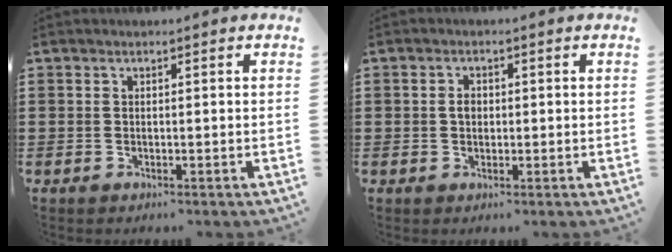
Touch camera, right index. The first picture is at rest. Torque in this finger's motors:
{"motor_torque": [0.45, 0.13, 0.27, 0.05]}